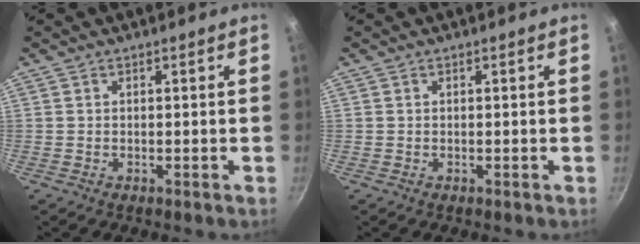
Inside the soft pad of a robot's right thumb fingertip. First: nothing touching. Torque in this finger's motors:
{"motor_torque": [0.00, 0.00, 0.06, 0.06, 0.03]}